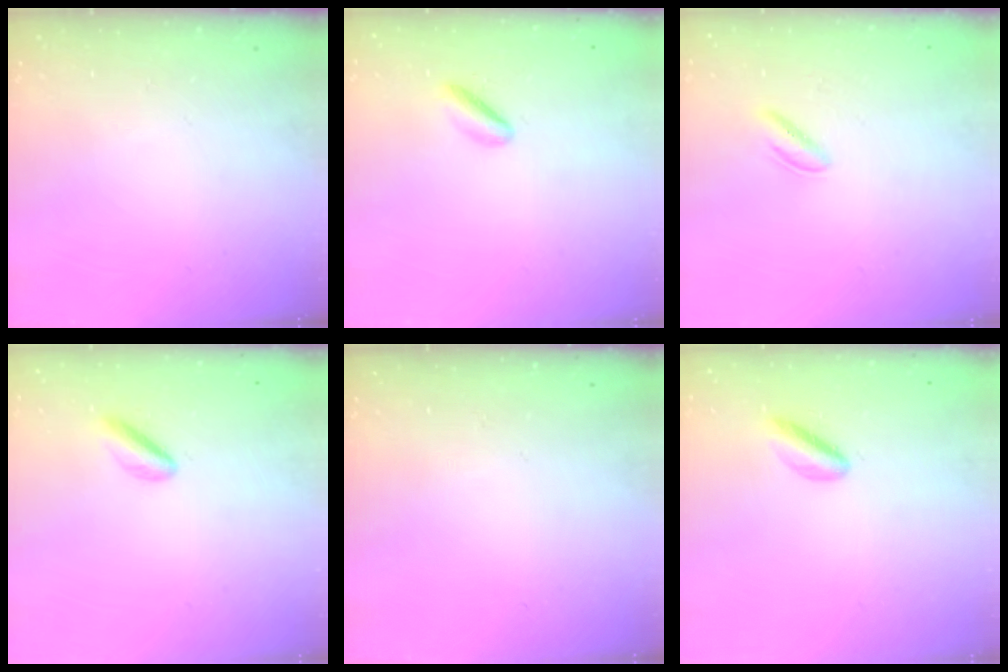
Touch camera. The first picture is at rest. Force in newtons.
{"total": 3.4, "press": 3.4, "slide": 0.5}
{"total": 2.3, "press": 2.1, "slide": 0.9}
{"total": 2.7, "press": 2.7, "slide": 0.6}
{"total": 0.0}
{"total": 3.4, "press": 3.1, "slide": 1.5}